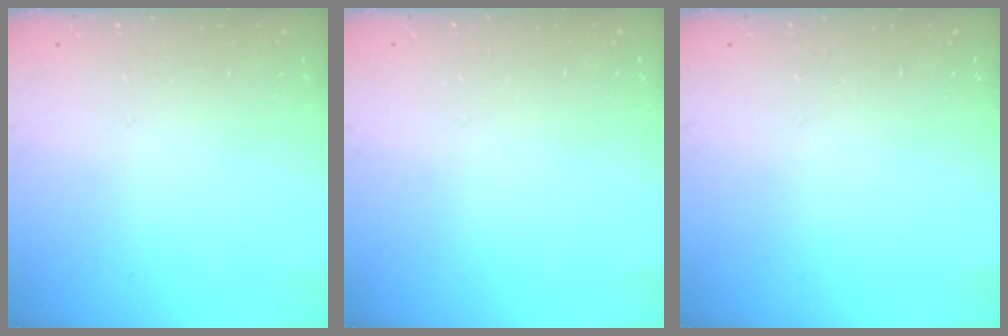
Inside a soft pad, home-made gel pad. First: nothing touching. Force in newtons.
{"total": 0.0}
{"total": 0.0}